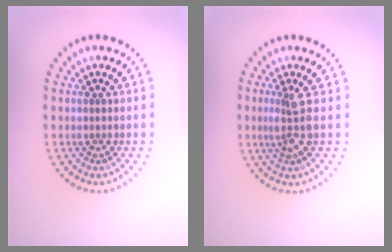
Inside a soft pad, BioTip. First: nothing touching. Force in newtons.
{"total": 2.4, "press": 2.0, "slide": 1.4}